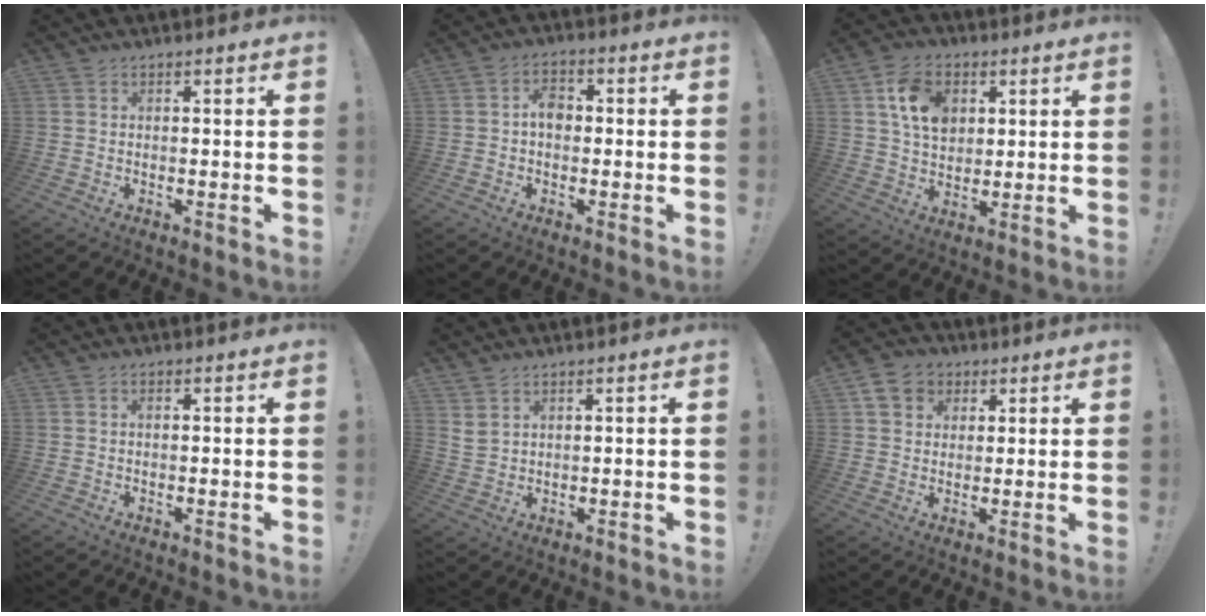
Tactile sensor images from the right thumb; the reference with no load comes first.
{"total": 5.2, "force": [-0.1, 3.7, 3.7], "torque": [-0.054, 0.005, -0.004]}
{"total": 12.0, "force": [4.6, 8.8, 6.8], "torque": [-0.111, 0.001, 0.092]}
{"total": 0.6, "force": [0.0, 0.3, 0.5], "torque": [-0.013, 0.002, 0.000]}
{"total": 3.6, "force": [2.8, 1.9, 1.2], "torque": [-0.020, -0.012, 0.053]}
{"total": 8.1, "force": [3.6, 6.7, 2.8], "torque": [-0.042, -0.010, 0.074]}